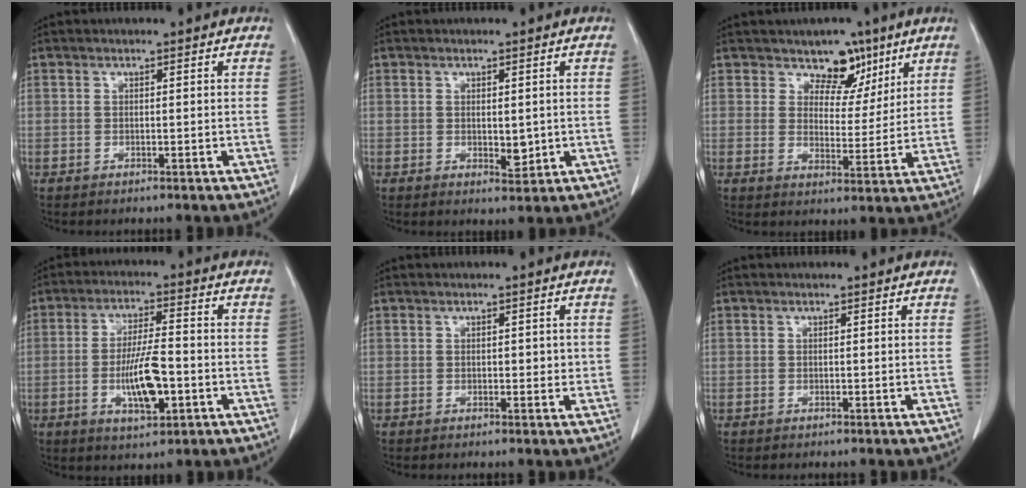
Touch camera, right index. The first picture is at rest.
{"total": 2.8, "force": [-0.1, 1.5, 2.3], "torque": [-0.036, -0.006, 0.006]}
{"total": 6.1, "force": [4.3, 3.8, 2.2], "torque": [-0.017, -0.004, 0.067]}
{"total": 8.8, "force": [-2.4, 2.1, 8.2], "torque": [-0.156, -0.001, -0.038]}
{"total": 1.8, "force": [0.1, 1.1, 1.4], "torque": [-0.016, 0.000, 0.002]}
{"total": 0.0}